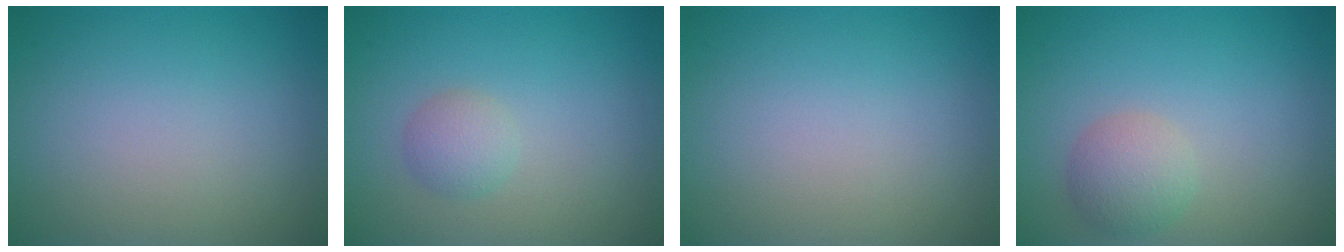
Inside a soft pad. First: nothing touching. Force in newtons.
{"total": 1.8, "press": 1.8, "slide": 0.0}
{"total": 0.0}
{"total": 2.7, "press": 2.7, "slide": 0.1}